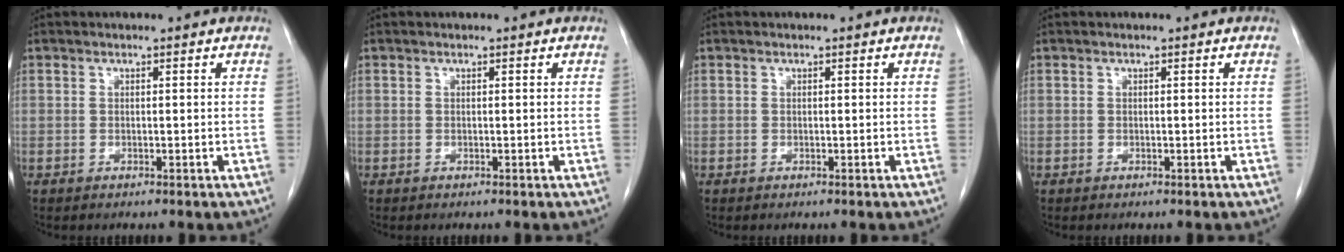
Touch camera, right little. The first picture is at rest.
{"total": 0.0}
{"total": 0.0}
{"total": 0.0}